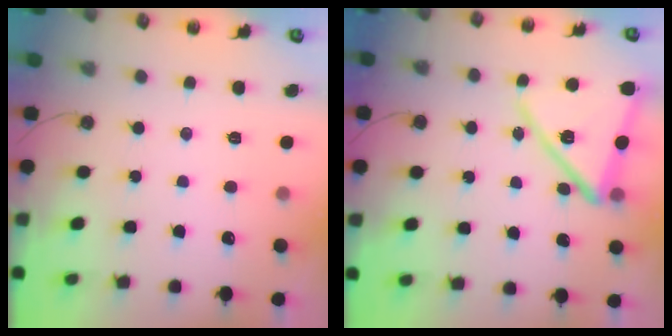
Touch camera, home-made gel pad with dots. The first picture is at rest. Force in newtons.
{"total": 15.3, "press": 15.3, "slide": 1.2}